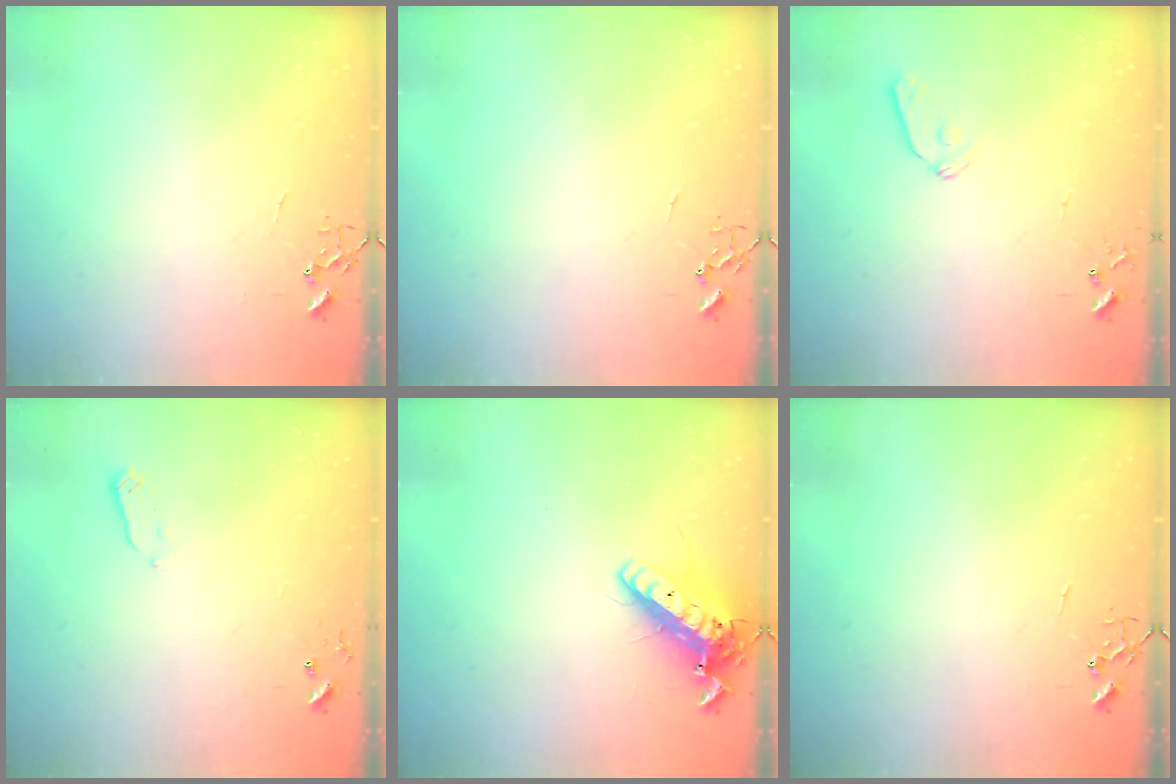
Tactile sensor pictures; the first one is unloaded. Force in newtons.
{"total": 0.0}
{"total": 7.3, "press": 7.3, "slide": 0.7}
{"total": 2.7, "press": 2.6, "slide": 0.4}
{"total": 14.4, "press": 14.1, "slide": 2.7}
{"total": 0.0}